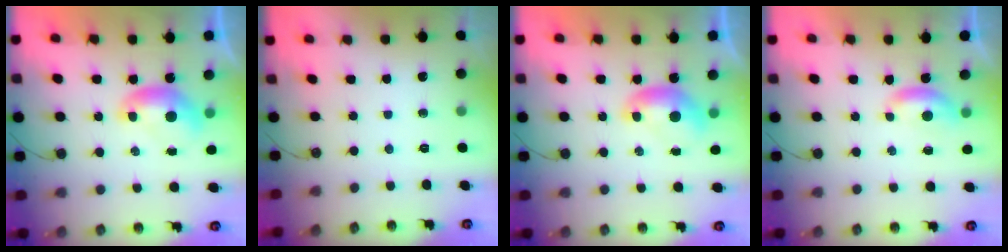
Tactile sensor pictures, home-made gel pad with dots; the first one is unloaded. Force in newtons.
{"total": 0.0}
{"total": 0.0}
{"total": 1.8, "press": 1.8, "slide": 0.4}